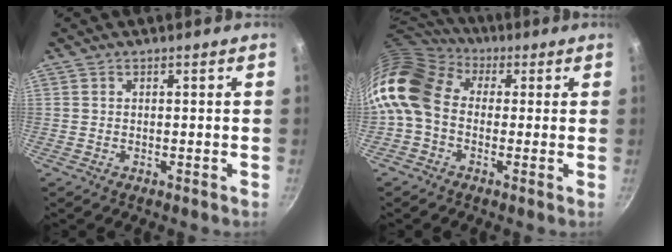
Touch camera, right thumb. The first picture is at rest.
{"total": 15.3, "force": [0.3, 11.6, 9.9], "torque": [-0.197, 0.038, -0.017]}